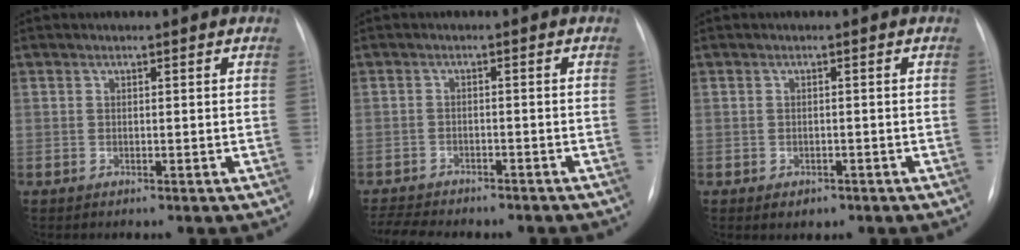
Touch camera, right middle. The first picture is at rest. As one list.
[{"total": 9.5, "force": [-8.5, 2.6, 3.6], "torque": [-0.068, 0.001, -0.115]}, {"total": 1.9, "force": [-1.0, 1.3, 0.8], "torque": [-0.009, 0.002, -0.006]}]